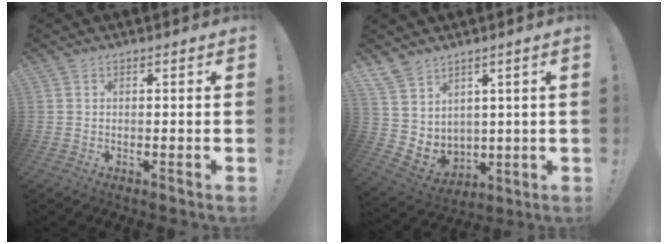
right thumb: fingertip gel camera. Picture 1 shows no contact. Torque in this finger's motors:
{"motor_torque": [0.17, 0.13, 0.56, 0.19, 0.06]}